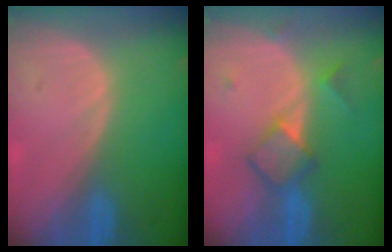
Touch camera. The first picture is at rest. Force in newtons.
{"total": 4.9, "press": 4.8, "slide": 0.6}